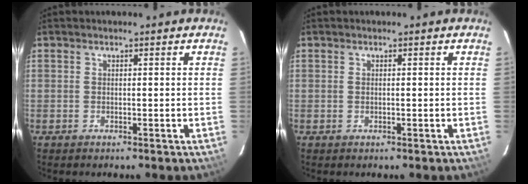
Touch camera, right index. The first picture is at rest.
{"total": 0.0}